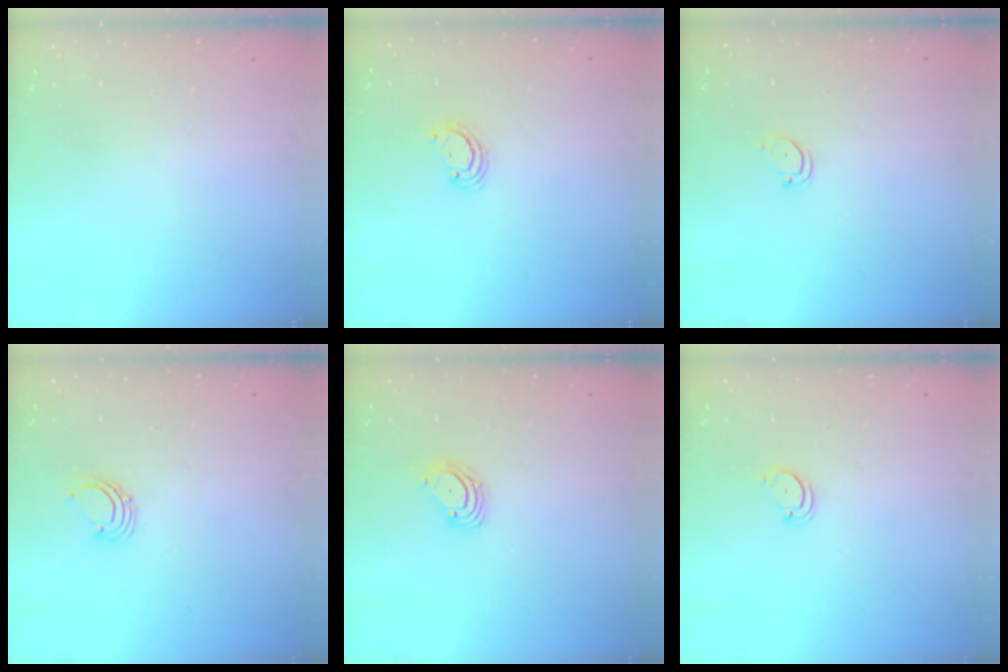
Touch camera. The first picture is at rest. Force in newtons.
{"total": 2.9, "press": 2.8, "slide": 0.3}
{"total": 2.4, "press": 2.4, "slide": 0.2}
{"total": 2.9, "press": 2.9, "slide": 0.2}
{"total": 3.6, "press": 3.6, "slide": 0.3}
{"total": 2.4, "press": 2.4, "slide": 0.2}